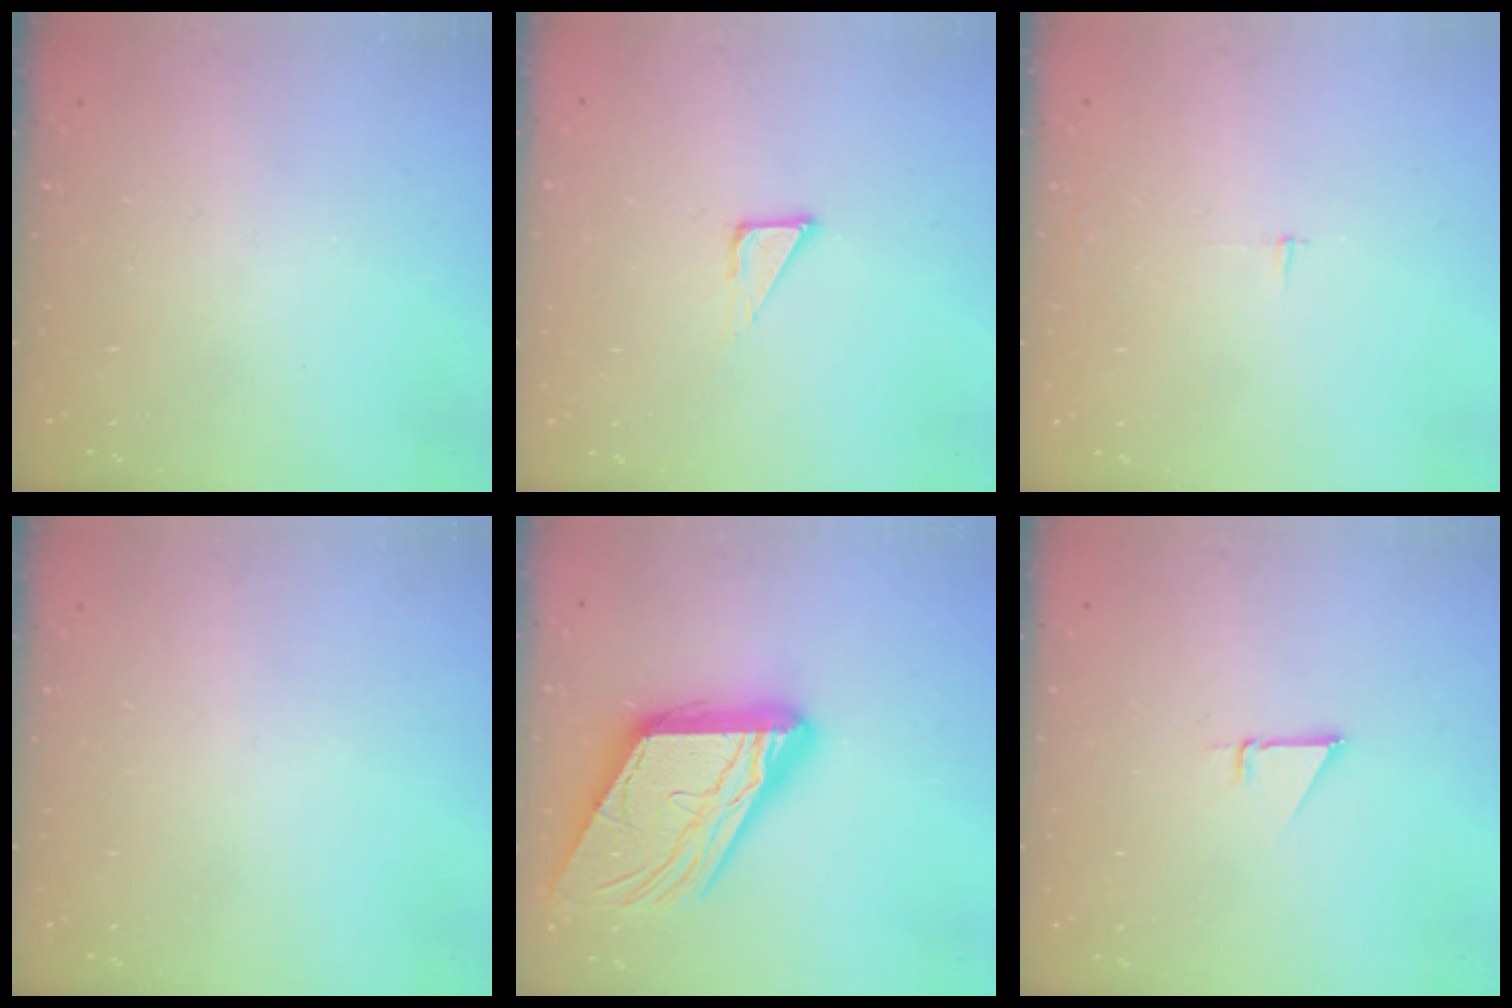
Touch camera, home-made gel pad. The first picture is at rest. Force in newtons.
{"total": 3.6, "press": 3.6, "slide": 0.3}
{"total": 2.3, "press": 2.3, "slide": 0.2}
{"total": 0.0}
{"total": 20.7, "press": 20.6, "slide": 2.1}
{"total": 1.4, "press": 1.4, "slide": 0.0}